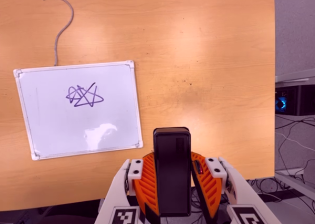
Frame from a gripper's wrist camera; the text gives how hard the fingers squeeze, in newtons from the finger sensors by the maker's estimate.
{"total": 5.4, "left": 4.7, "right": 6.1}